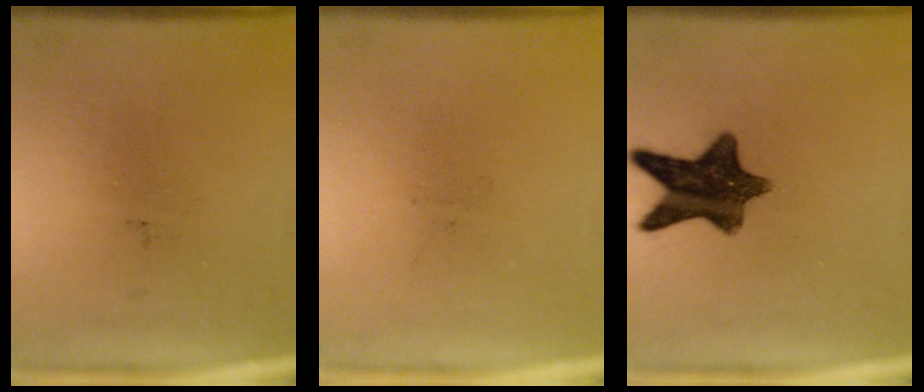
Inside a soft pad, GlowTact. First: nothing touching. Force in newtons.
{"total": 0.0}
{"total": 11.1}